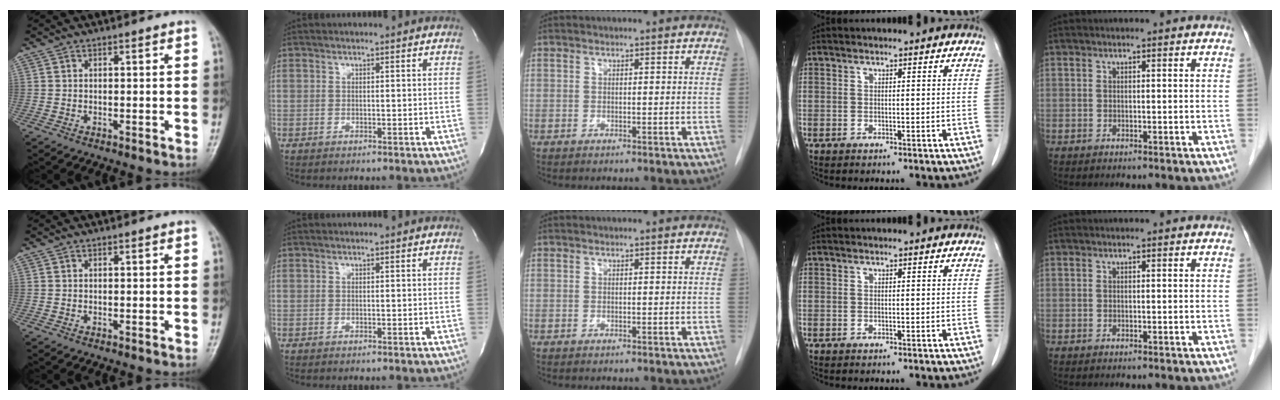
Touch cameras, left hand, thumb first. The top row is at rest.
{}